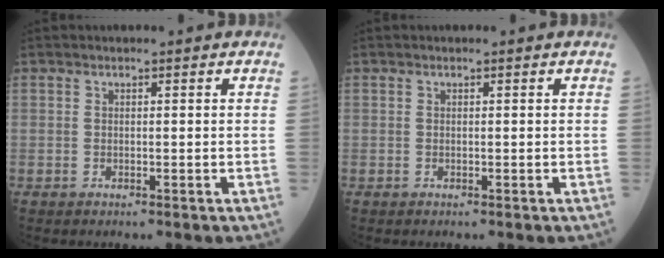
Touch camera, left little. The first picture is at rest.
{"total": 0.0}